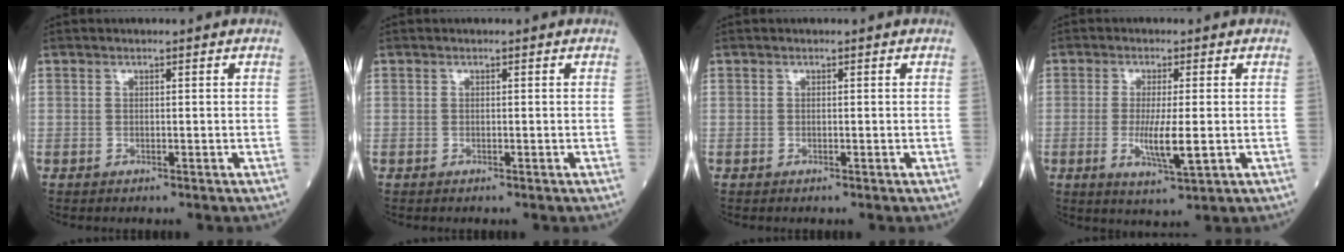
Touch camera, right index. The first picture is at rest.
{"total": 0.0}
{"total": 0.0}
{"total": 6.6, "force": [-1.0, 1.2, 6.4], "torque": [-0.126, -0.015, -0.018]}